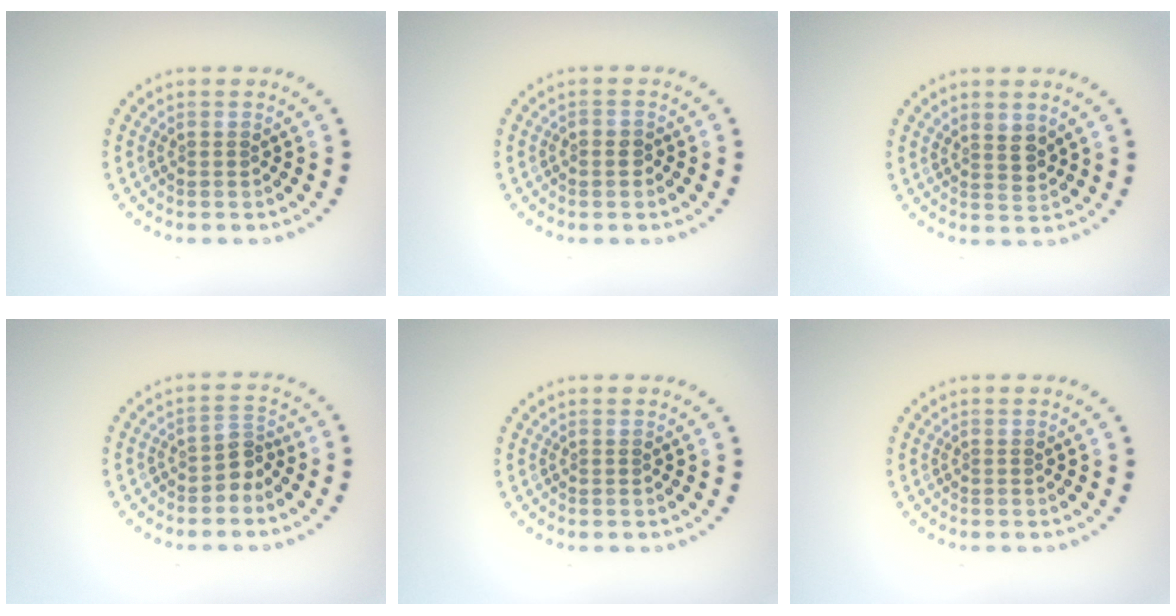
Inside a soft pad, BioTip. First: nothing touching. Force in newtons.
{"total": 0.6, "press": 0.6, "slide": 0.2}
{"total": 2.0, "press": 1.7, "slide": 1.0}
{"total": 2.0, "press": 1.6, "slide": 1.3}
{"total": 0.0}
{"total": 0.0}